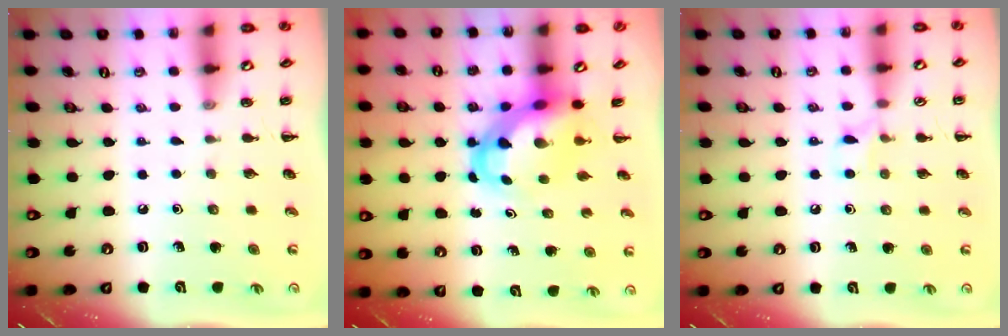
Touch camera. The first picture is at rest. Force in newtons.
{"total": 5.2, "press": 5.0, "slide": 1.4}
{"total": 5.0, "press": 4.8, "slide": 1.5}